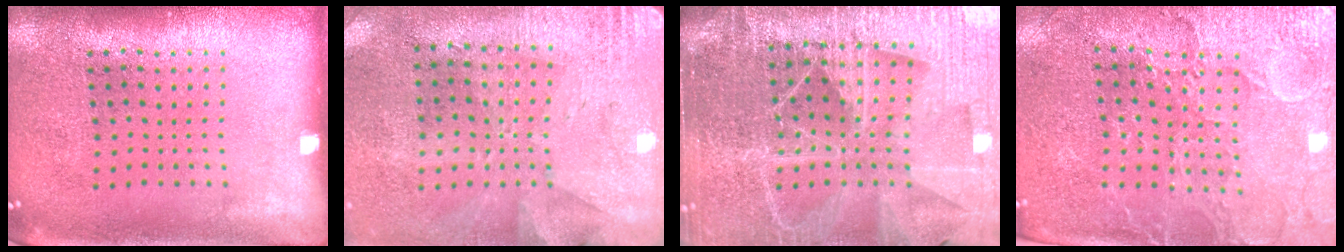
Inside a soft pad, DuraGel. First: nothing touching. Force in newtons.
{"total": 2.8, "press": 2.2, "slide": 1.6}
{"total": 5.5, "press": 4.9, "slide": 2.5}
{"total": 3.5, "press": 3.3, "slide": 1.2}